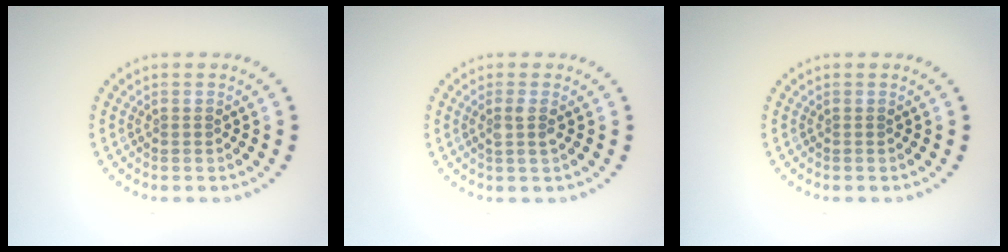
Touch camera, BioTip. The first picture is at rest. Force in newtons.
{"total": 1.5, "press": 1.3, "slide": 0.9}
{"total": 0.0}